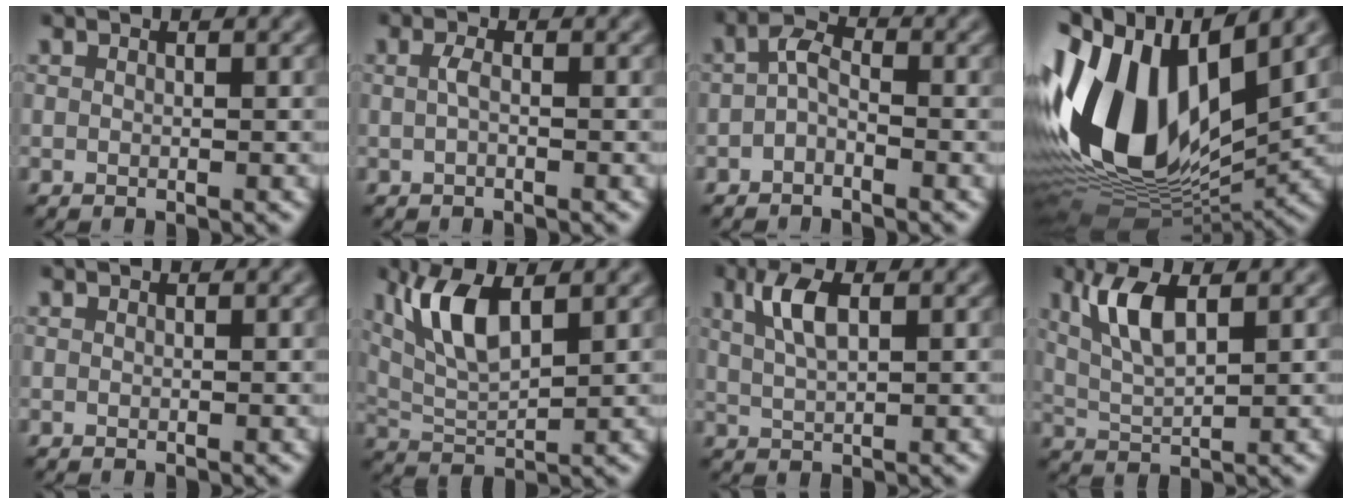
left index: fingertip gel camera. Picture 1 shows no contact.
{"total": 0.8, "force": [-0.5, 0.1, 0.7], "torque": [-0.017, 0.005, -0.006]}
{"total": 1.9, "force": [-1.2, 1.0, 1.2], "torque": [-0.025, 0.010, -0.024]}
{"total": 15.4, "force": [1.6, 8.9, 12.4], "torque": [-0.260, 0.008, 0.023]}
{"total": 0.0}
{"total": 5.5, "force": [2.1, 2.0, 4.6], "torque": [-0.102, 0.003, 0.045]}
{"total": 3.2, "force": [1.0, 1.3, 2.8], "torque": [-0.062, 0.007, 0.024]}
{"total": 4.3, "force": [1.6, 1.5, 3.7], "torque": [-0.086, 0.002, 0.036]}